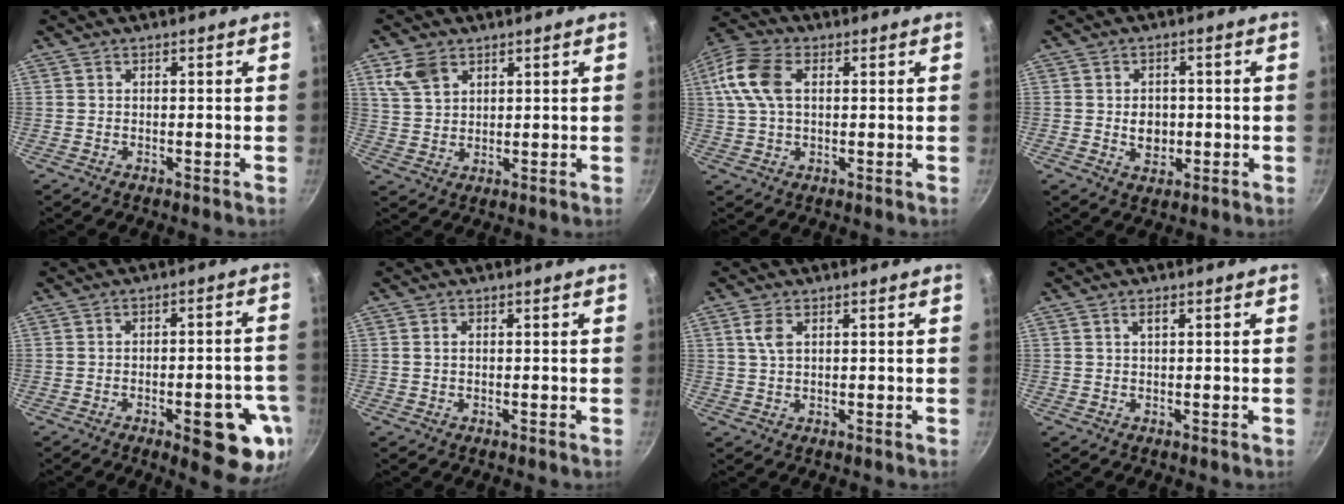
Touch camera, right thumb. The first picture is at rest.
{"total": 6.5, "force": [3.5, 4.2, 3.5], "torque": [-0.057, -0.006, 0.076]}
{"total": 10.9, "force": [2.4, 6.7, 8.3], "torque": [-0.168, 0.016, 0.035]}
{"total": 5.0, "force": [-0.4, 3.9, 3.0], "torque": [-0.026, 0.000, -0.004]}
{"total": 13.3, "force": [-5.1, 4.8, 11.3], "torque": [-0.101, 0.021, -0.062]}
{"total": 1.0, "force": [0.1, 0.7, 0.7], "torque": [-0.013, 0.003, 0.001]}
{"total": 3.2, "force": [1.2, 1.7, 2.5], "torque": [-0.049, -0.002, 0.025]}
{"total": 1.2, "force": [0.5, 0.4, 1.1], "torque": [-0.019, 0.003, 0.010]}